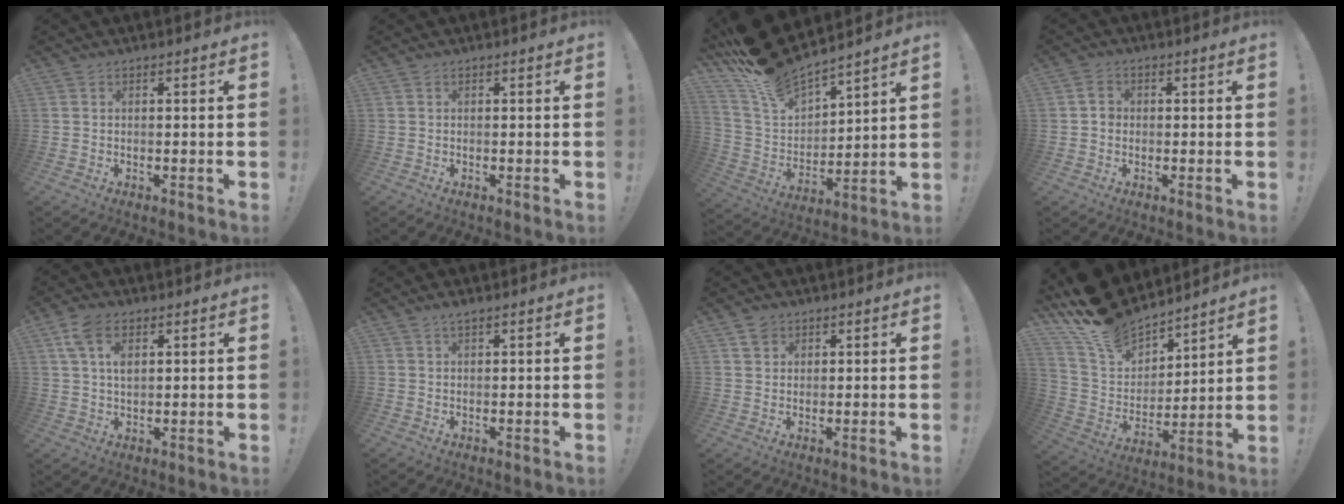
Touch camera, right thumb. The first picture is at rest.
{"total": 0.0}
{"total": 13.2, "force": [11.6, 4.3, 4.5], "torque": [-0.120, -0.096, 0.212]}
{"total": 2.9, "force": [-0.1, 2.4, 1.6], "torque": [-0.024, 0.006, -0.003]}
{"total": 7.6, "force": [3.1, 4.3, 5.4], "torque": [-0.106, -0.004, 0.058]}
{"total": 1.0, "force": [0.7, 0.0, 0.7], "torque": [-0.012, 0.001, 0.012]}
{"total": 3.2, "force": [2.2, 2.3, 0.5], "torque": [-0.001, -0.011, 0.038]}
{"total": 15.9, "force": [12.9, 7.6, 5.4], "torque": [-0.121, -0.097, 0.241]}